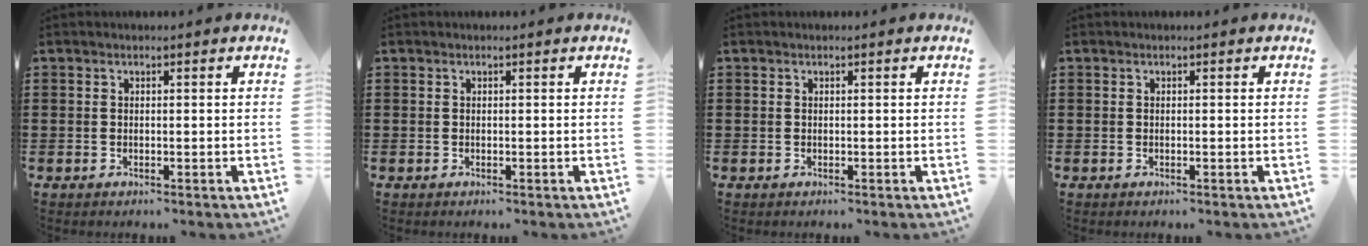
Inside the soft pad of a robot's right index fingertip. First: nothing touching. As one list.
[{"total": 0.0}, {"total": 0.0}, {"total": 0.0}]